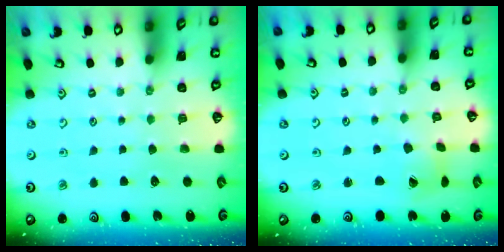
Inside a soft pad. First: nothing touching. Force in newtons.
{"total": 2.7, "press": 2.6, "slide": 0.4}